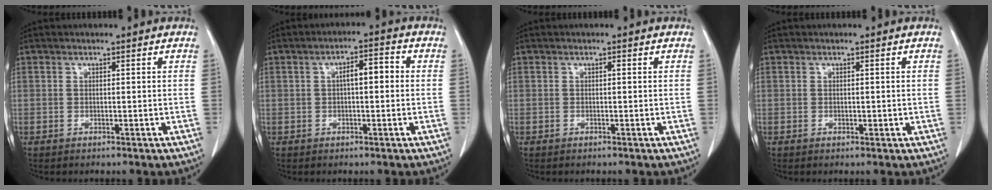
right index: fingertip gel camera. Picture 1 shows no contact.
{"total": 5.4, "force": [0.1, 1.0, 5.3], "torque": [-0.087, 0.021, 0.000]}
{"total": 0.0}
{"total": 0.7, "force": [-0.1, 0.4, 0.6], "torque": [-0.008, -0.001, 0.000]}